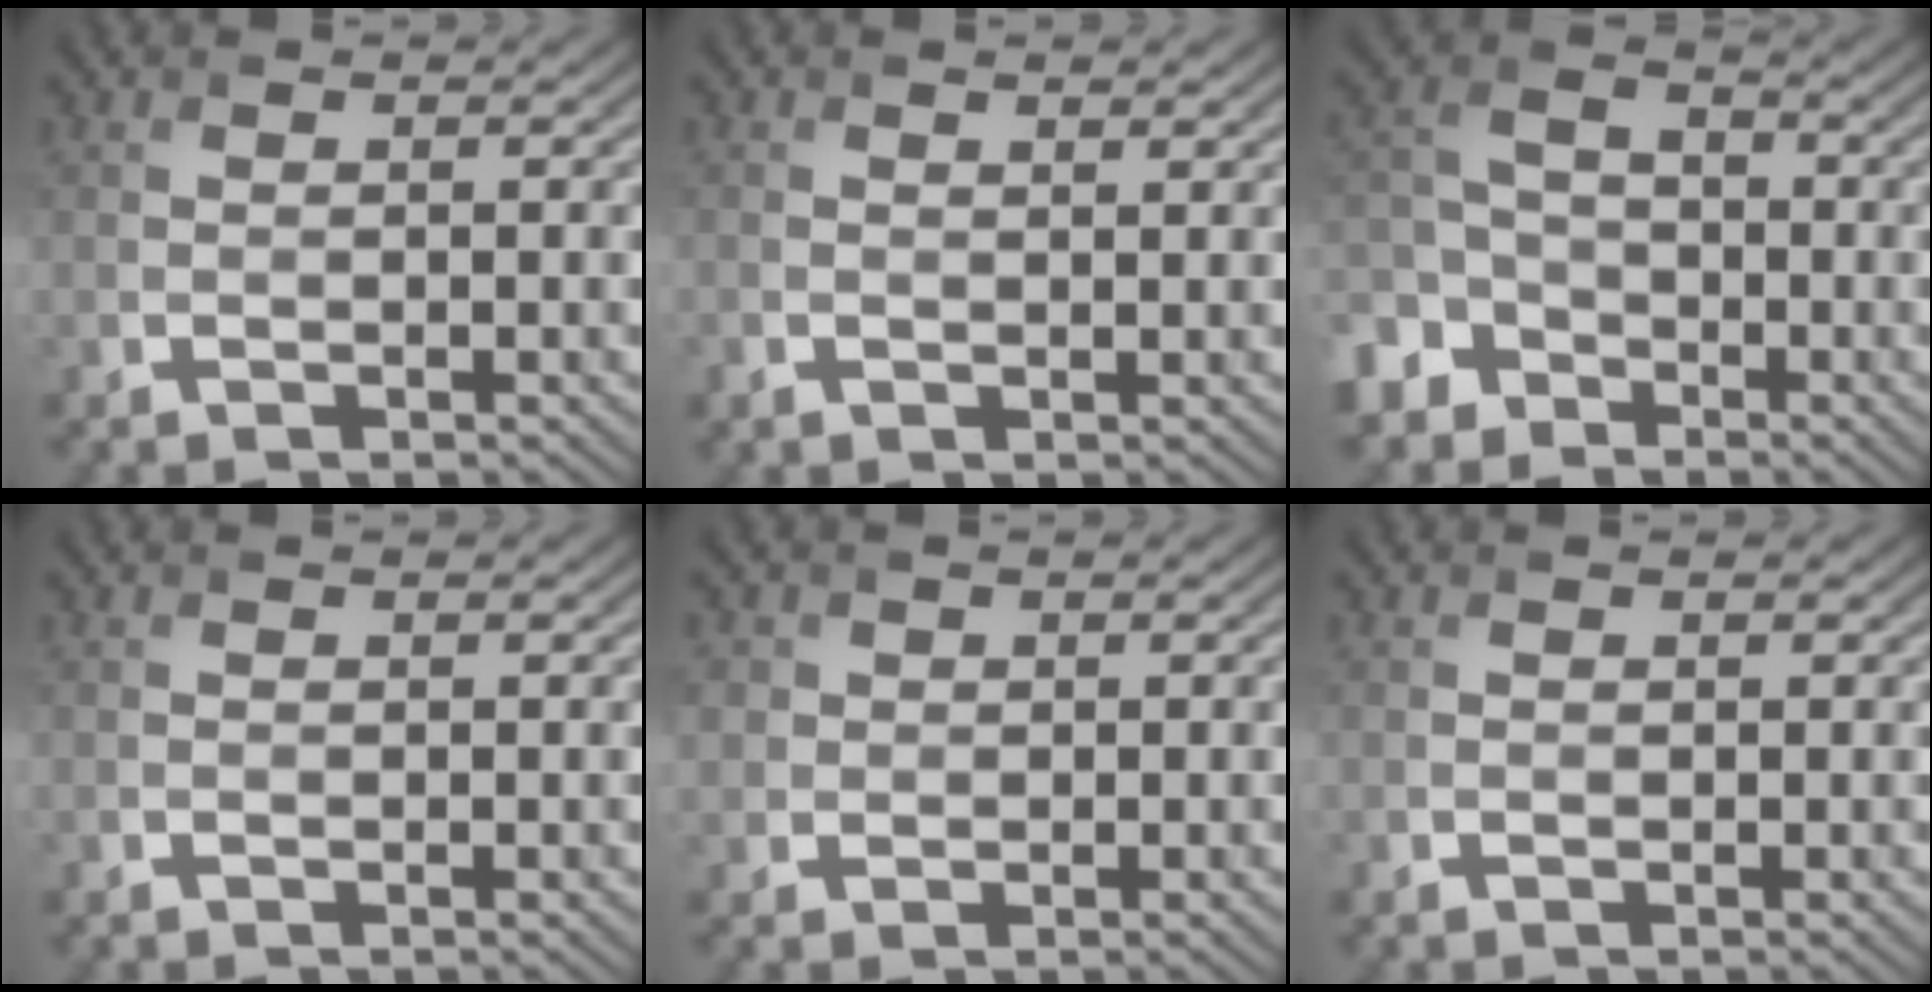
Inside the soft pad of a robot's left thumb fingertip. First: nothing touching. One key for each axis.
{"total": 1.0, "fx": 0.7, "fy": 0.2, "fz": 0.7, "tx": -0.017, "ty": 0.000, "tz": 0.012}
{"total": 7.7, "fx": -4.4, "fy": 5.4, "fz": 3.1, "tx": -0.083, "ty": -0.006, "tz": -0.110}
{"total": 0.0}
{"total": 2.1, "fx": 0.6, "fy": 2.0, "fz": 0.4, "tx": -0.015, "ty": -0.003, "tz": 0.015}
{"total": 0.0}